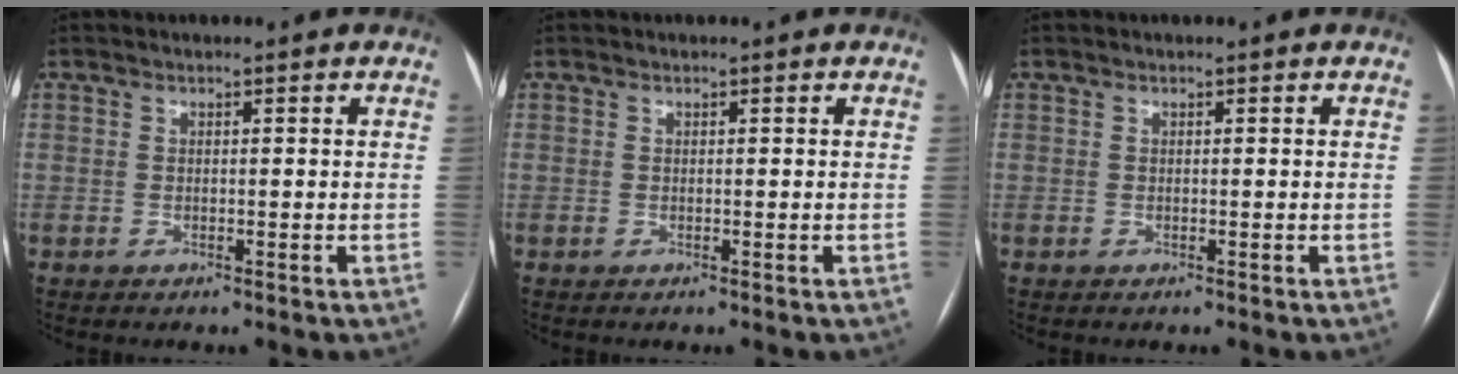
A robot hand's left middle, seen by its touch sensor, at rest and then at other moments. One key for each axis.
{"total": 0.0}
{"total": 0.0}